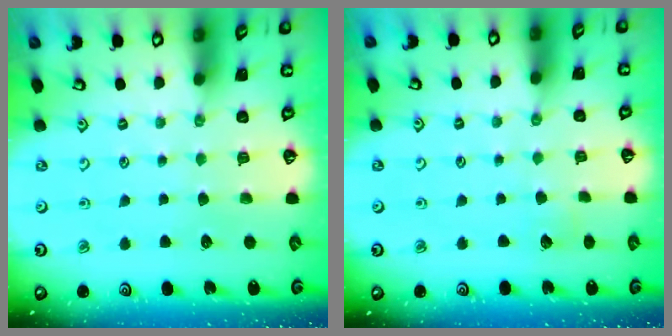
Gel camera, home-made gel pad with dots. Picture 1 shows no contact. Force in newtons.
{"total": 2.9, "press": 2.9, "slide": 0.3}